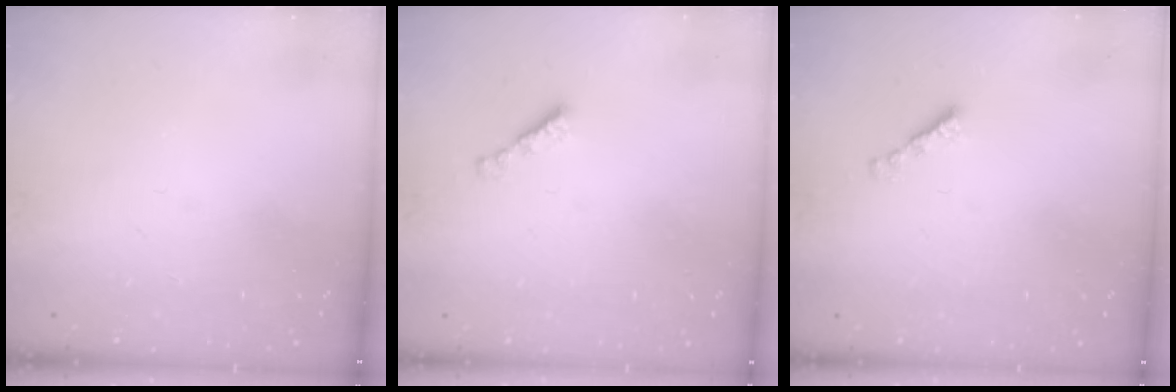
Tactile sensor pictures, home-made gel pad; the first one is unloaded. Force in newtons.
{"total": 2.3, "press": 2.2, "slide": 0.4}
{"total": 2.2, "press": 2.1, "slide": 0.7}